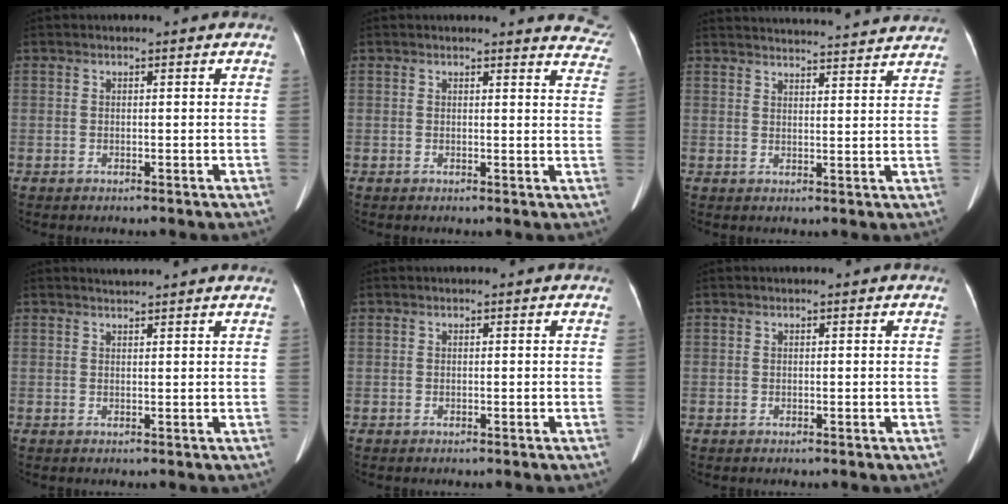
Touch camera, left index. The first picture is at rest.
{"total": 6.7, "force": [6.7, 1.0, 0.0], "torque": [0.031, -0.050, 0.033]}
{"total": 19.6, "force": [18.9, 1.3, 5.0], "torque": [-0.070, 0.013, 0.241]}
{"total": 2.5, "force": [2.4, -0.4, 0.4], "torque": [-0.009, 0.011, 0.033]}
{"total": 0.0}
{"total": 0.0}